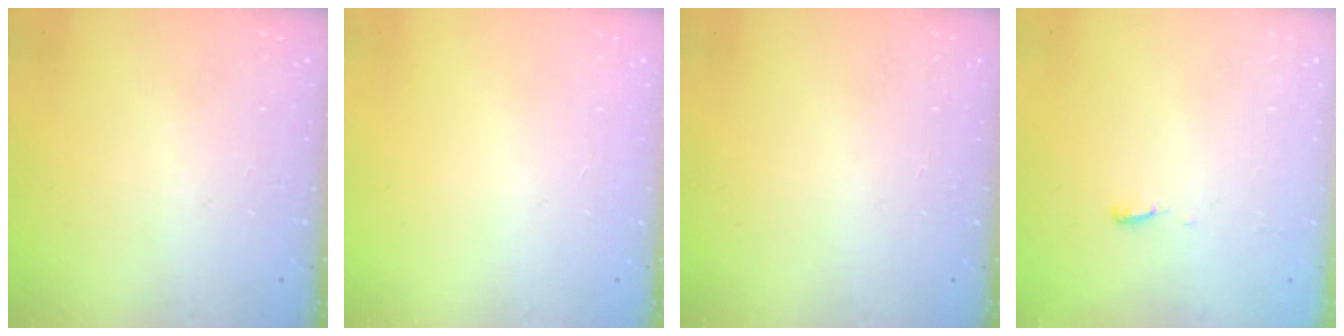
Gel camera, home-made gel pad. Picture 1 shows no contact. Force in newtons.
{"total": 0.0}
{"total": 0.0}
{"total": 3.7, "press": 3.7, "slide": 0.4}